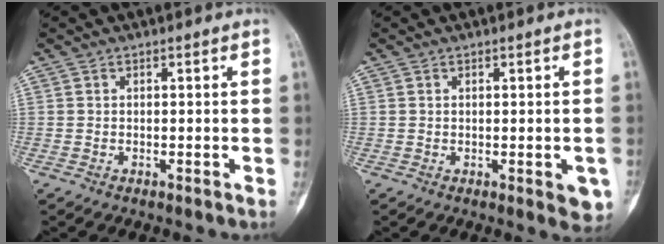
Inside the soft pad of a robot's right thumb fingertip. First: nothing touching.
{"total": 4.3, "force": [-1.3, 1.8, 3.7], "torque": [-0.020, 0.000, -0.013]}